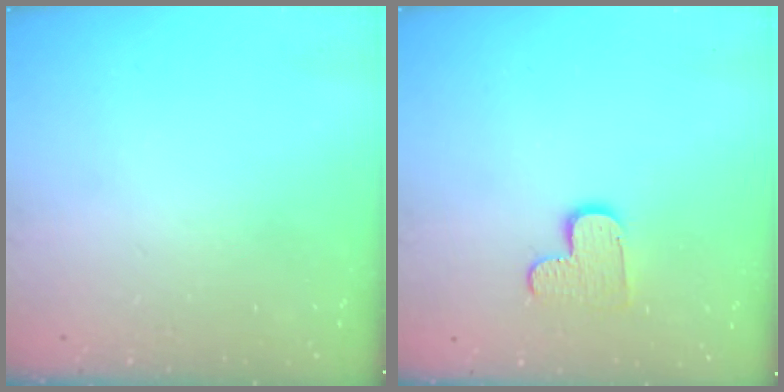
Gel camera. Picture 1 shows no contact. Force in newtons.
{"total": 7.4, "press": 7.4, "slide": 0.2}